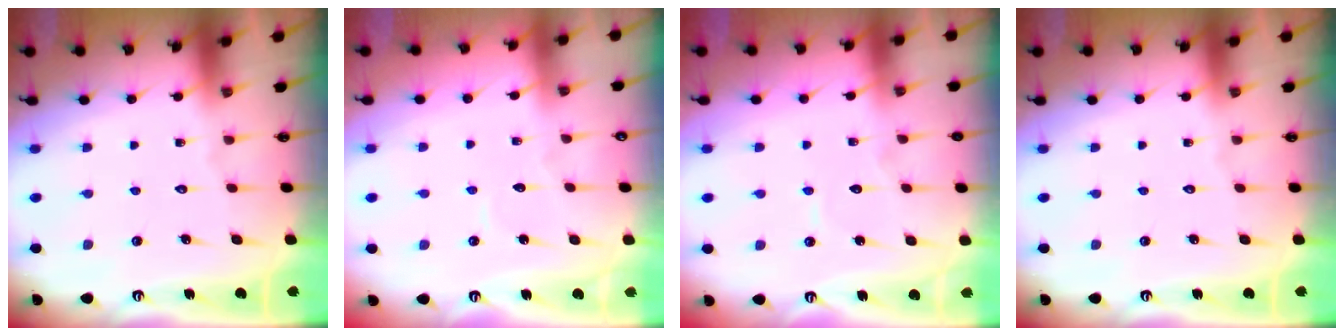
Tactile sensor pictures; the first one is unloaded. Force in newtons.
{"total": 2.6, "press": 2.6, "slide": 0.3}
{"total": 3.6, "press": 3.6, "slide": 0.3}
{"total": 0.0}